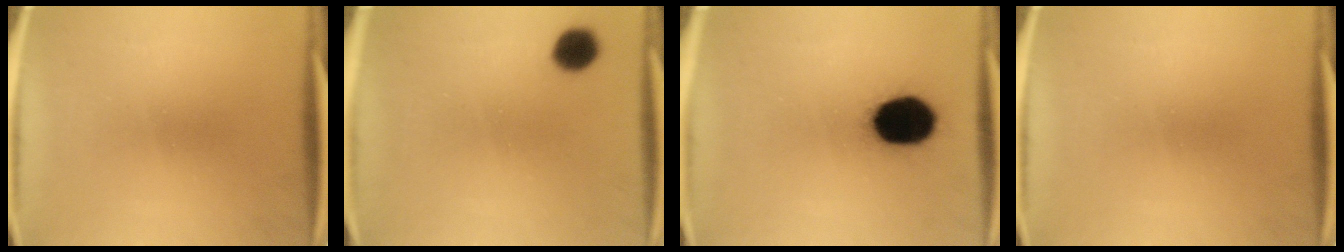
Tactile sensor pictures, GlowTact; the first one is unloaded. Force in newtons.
{"total": 5.3}
{"total": 16.7}
{"total": 0.0}